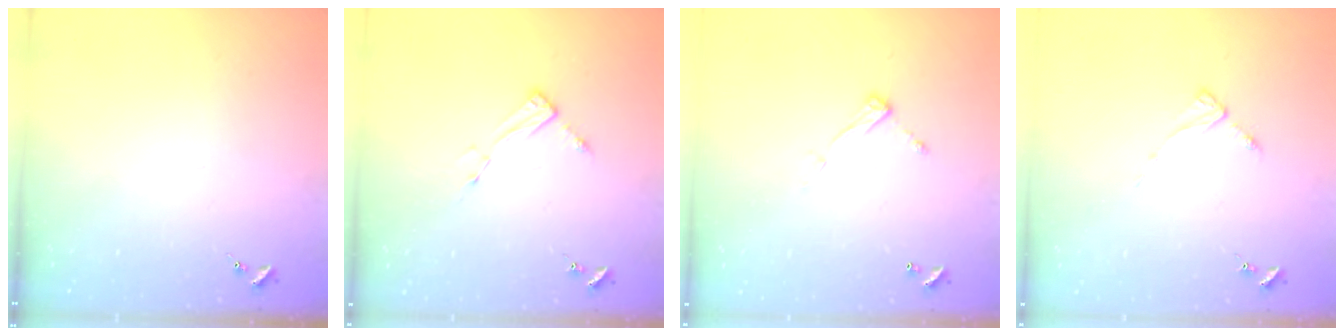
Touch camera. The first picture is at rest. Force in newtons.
{"total": 4.4, "press": 4.4, "slide": 0.2}
{"total": 7.3, "press": 7.3, "slide": 0.4}
{"total": 2.7, "press": 2.7, "slide": 0.3}